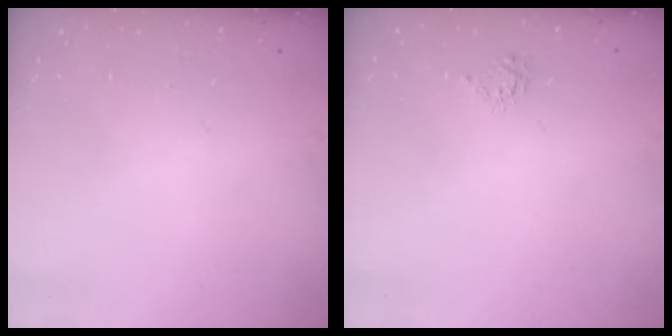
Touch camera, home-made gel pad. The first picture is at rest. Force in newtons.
{"total": 4.0, "press": 4.0, "slide": 0.4}